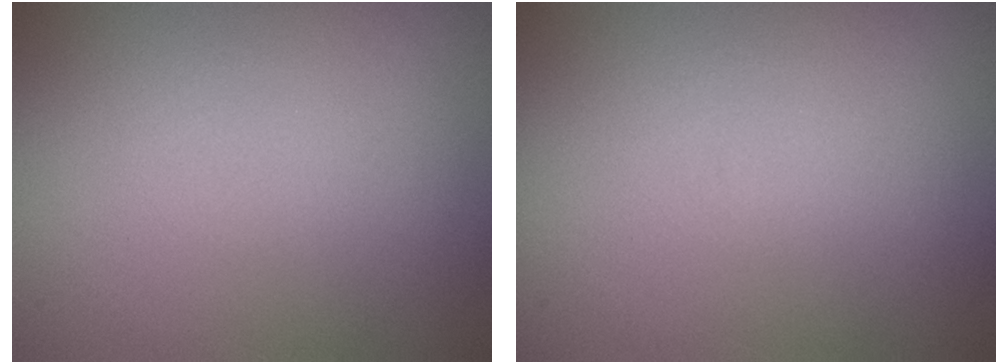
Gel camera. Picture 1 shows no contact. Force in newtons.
{"total": 0.0}